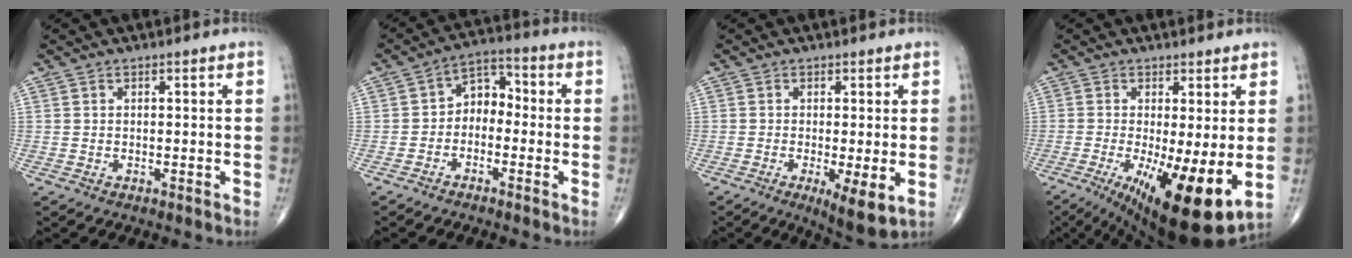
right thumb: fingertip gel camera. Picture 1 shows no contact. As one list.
[{"total": 6.2, "force": [-1.4, 4.5, 4.0], "torque": [-0.038, 0.037, -0.042]}, {"total": 6.6, "force": [-1.6, 1.6, 6.2], "torque": [-0.102, -0.022, -0.026]}, {"total": 14.9, "force": [-3.3, 3.9, 14.0], "torque": [-0.210, -0.025, -0.035]}]